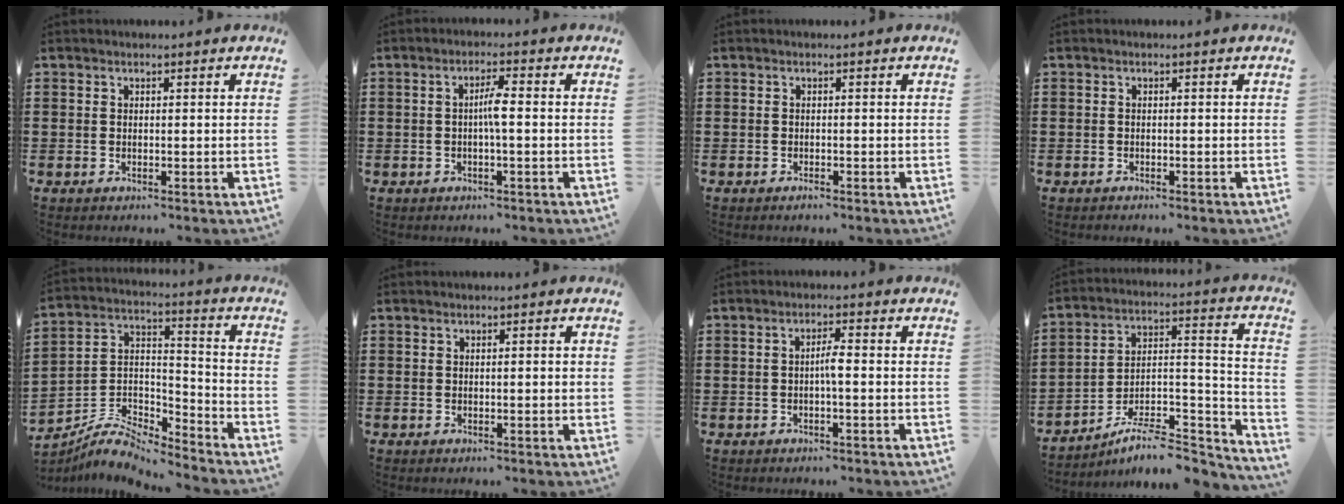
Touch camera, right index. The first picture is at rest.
{"total": 3.1, "force": [-0.4, 0.3, 3.1], "torque": [-0.057, -0.002, -0.009]}
{"total": 0.7, "force": [-0.6, 0.2, 0.4], "torque": [-0.010, -0.005, -0.010]}
{"total": 0.6, "force": [-0.6, 0.1, 0.1], "torque": [-0.004, -0.002, -0.013]}
{"total": 7.0, "force": [-6.5, 1.8, 2.1], "torque": [-0.059, 0.000, -0.131]}
{"total": 1.0, "force": [0.0, 0.1, 1.0], "torque": [-0.018, -0.001, 0.000]}
{"total": 2.5, "force": [-0.5, 0.3, 2.5], "torque": [-0.047, 0.001, -0.010]}
{"total": 8.0, "force": [-6.6, 2.0, 4.0], "torque": [-0.063, 0.005, -0.127]}